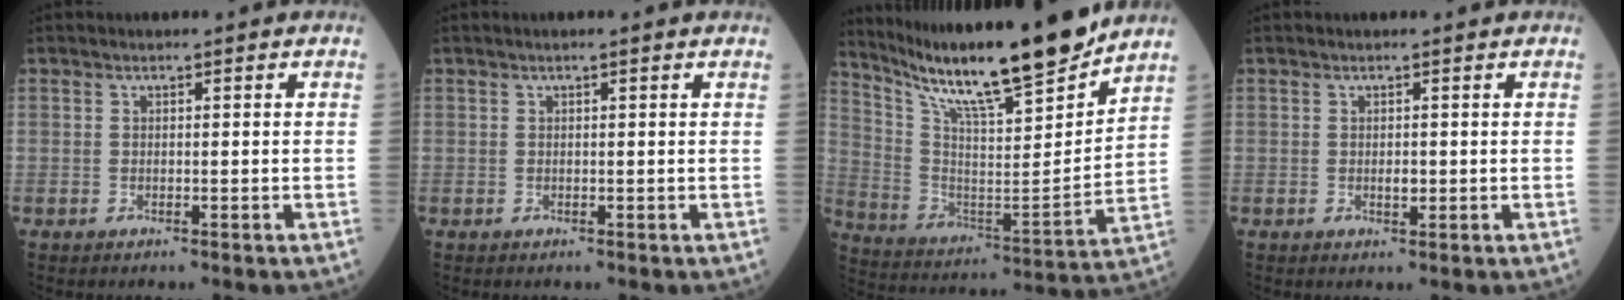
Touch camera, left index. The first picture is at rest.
{"total": 1.0, "force": [0.8, 0.2, 0.6], "torque": [-0.015, 0.011, 0.013]}
{"total": 22.2, "force": [18.7, 1.2, 12.0], "torque": [-0.211, -0.019, 0.316]}
{"total": 1.3, "force": [0.2, 0.8, 1.0], "torque": [-0.018, 0.002, 0.006]}